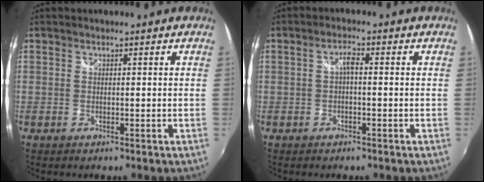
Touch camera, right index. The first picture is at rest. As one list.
[{"total": 1.9, "force": [-0.3, 0.6, 1.8], "torque": [-0.036, 0.007, -0.006]}]